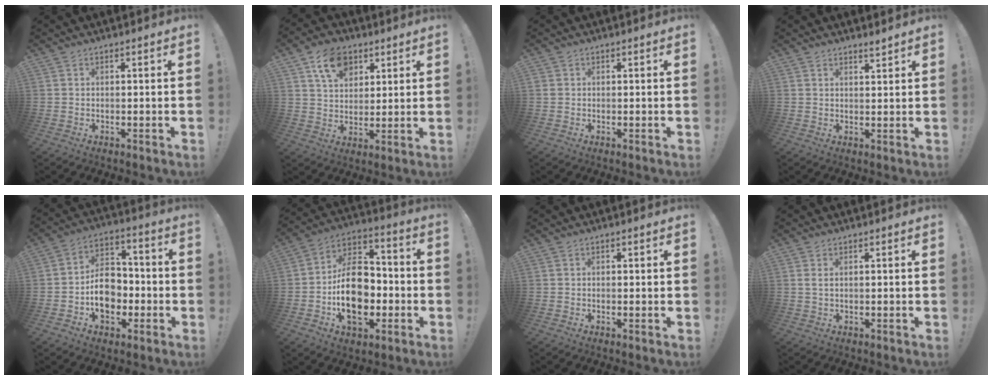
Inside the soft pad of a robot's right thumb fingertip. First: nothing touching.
{"total": 11.8, "force": [6.2, 8.1, 5.8], "torque": [-0.096, -0.017, 0.120]}
{"total": 0.8, "force": [0.2, 0.7, 0.3], "torque": [-0.006, 0.002, 0.005]}
{"total": 2.1, "force": [1.9, 0.3, 0.7], "torque": [-0.009, -0.012, 0.034]}
{"total": 13.1, "force": [-3.2, 9.8, 8.2], "torque": [-0.137, 0.026, -0.052]}
{"total": 19.8, "force": [-4.1, 13.2, 14.2], "torque": [-0.234, 0.024, -0.062]}
{"total": 0.6, "force": [0.4, 0.5, 0.1], "torque": [0.002, 0.001, 0.007]}
{"total": 1.9, "force": [0.8, 0.4, 1.6], "torque": [-0.033, 0.000, 0.014]}